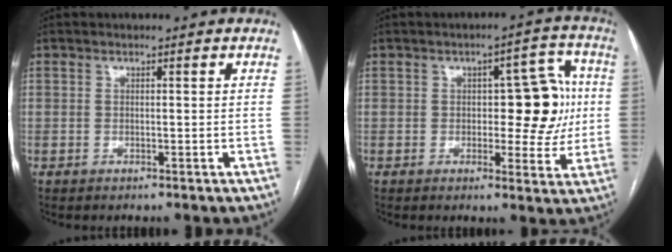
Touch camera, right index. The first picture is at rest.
{"total": 9.4, "force": [0.5, 4.2, 8.4], "torque": [-0.094, 0.025, 0.013]}